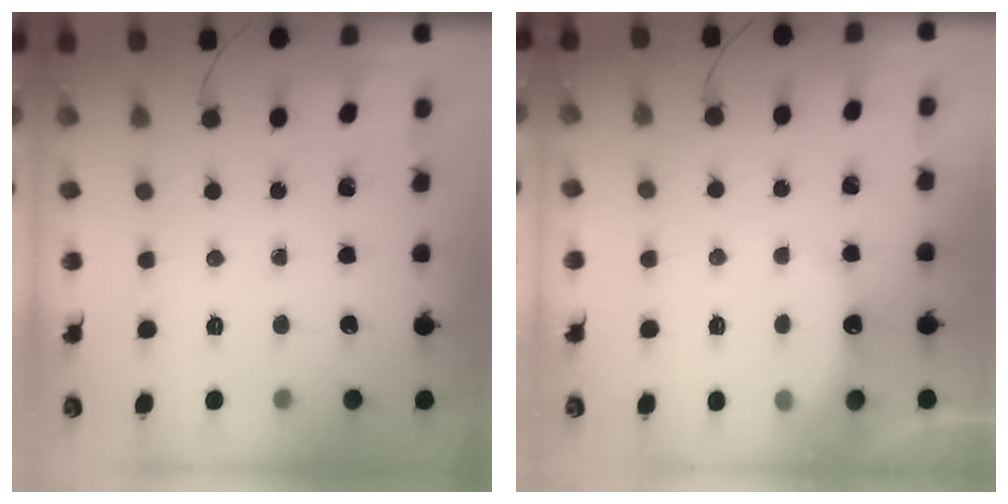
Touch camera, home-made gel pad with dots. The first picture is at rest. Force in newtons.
{"total": 7.3, "press": 7.2, "slide": 1.4}